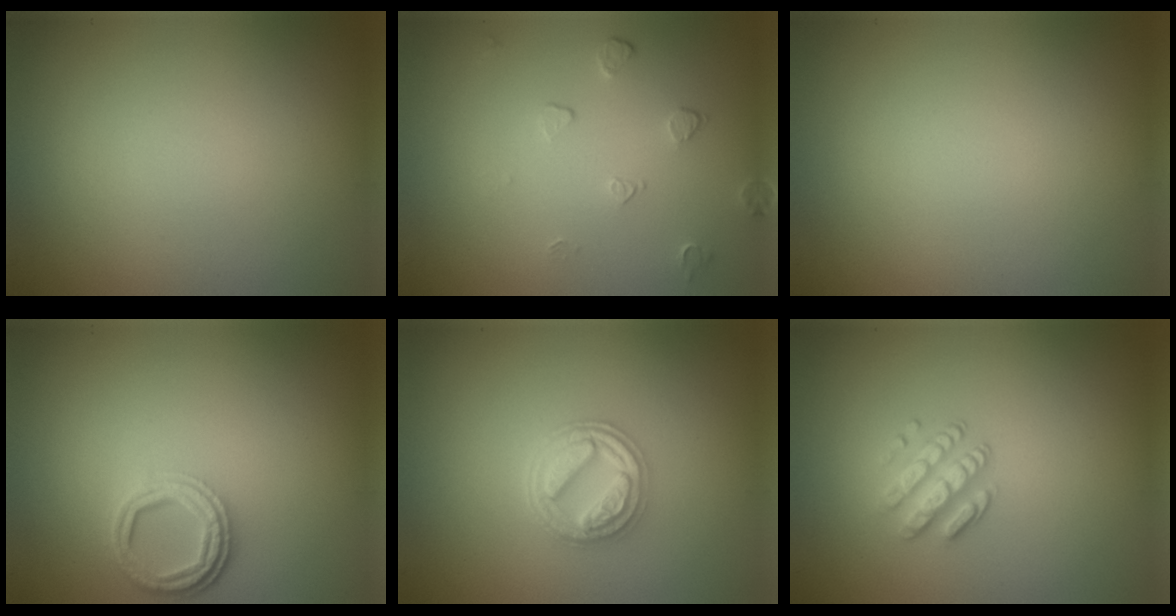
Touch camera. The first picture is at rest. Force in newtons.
{"total": 1.5, "press": 0.9, "slide": 1.1}
{"total": 0.0}
{"total": 3.6, "press": 2.8, "slide": 2.3}
{"total": 3.9, "press": 3.4, "slide": 2.0}
{"total": 2.9, "press": 2.3, "slide": 1.6}